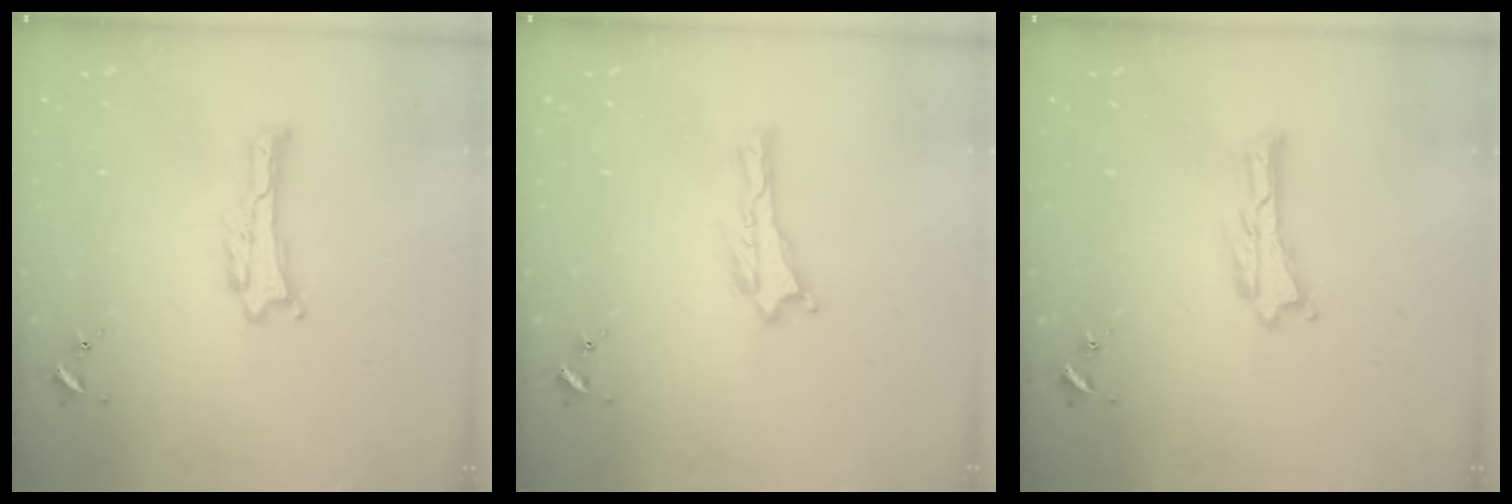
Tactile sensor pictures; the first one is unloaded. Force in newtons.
{"total": 0.0}
{"total": 0.0}